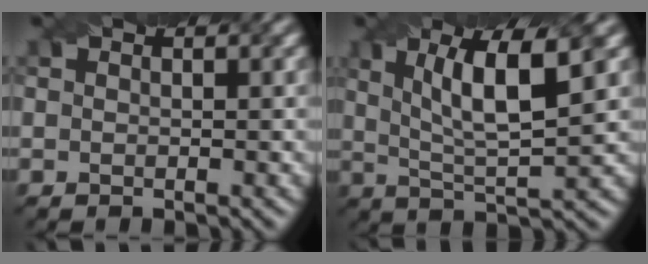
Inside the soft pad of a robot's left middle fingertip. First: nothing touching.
{"total": 7.3, "force": [2.0, 1.7, 6.8], "torque": [-0.114, 0.011, 0.048]}